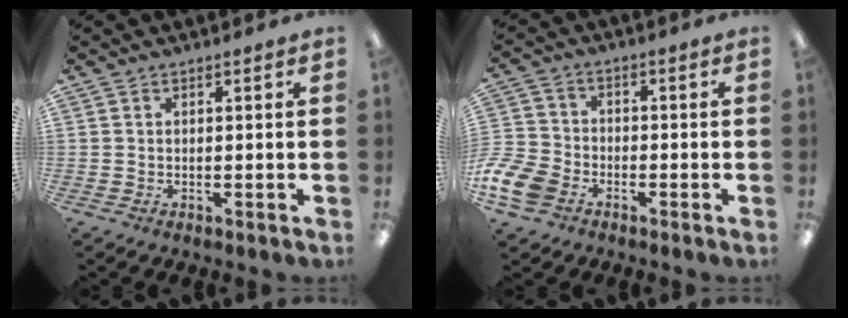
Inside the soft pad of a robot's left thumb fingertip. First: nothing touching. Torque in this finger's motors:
{"motor_torque": [-0.77, 1.52, 0.96, 1.00, 0.20]}